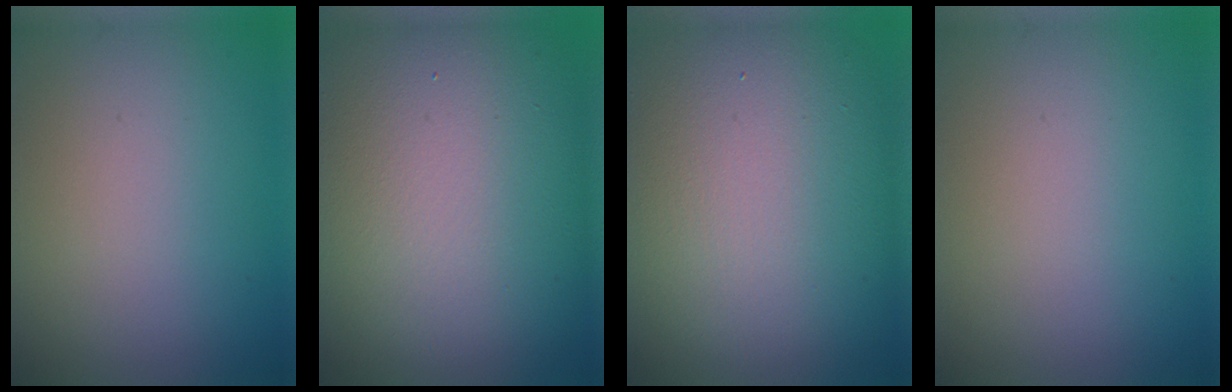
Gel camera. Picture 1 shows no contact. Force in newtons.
{"total": 17.9, "press": 17.9, "slide": 0.5}
{"total": 16.6, "press": 16.6, "slide": 0.4}
{"total": 0.0}